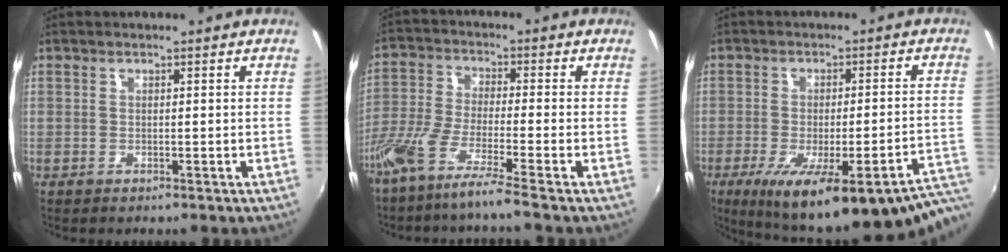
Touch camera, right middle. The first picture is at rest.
{"total": 8.9, "force": [-6.7, -0.8, 5.8], "torque": [-0.115, -0.023, -0.127]}
{"total": 26.5, "force": [-18.5, 5.3, 18.2], "torque": [-0.236, -0.046, -0.245]}